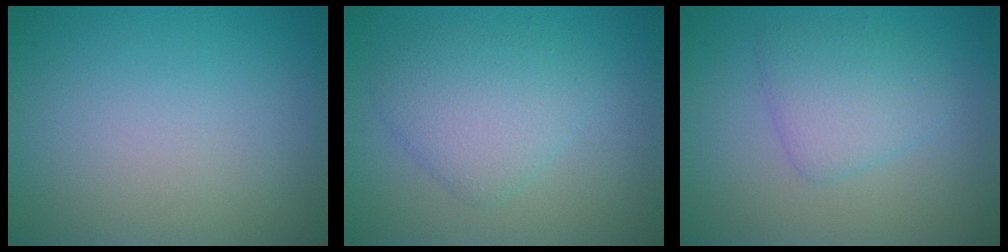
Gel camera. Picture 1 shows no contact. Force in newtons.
{"total": 3.8, "press": 3.8, "slide": 0.3}
{"total": 2.9, "press": 2.9, "slide": 0.1}